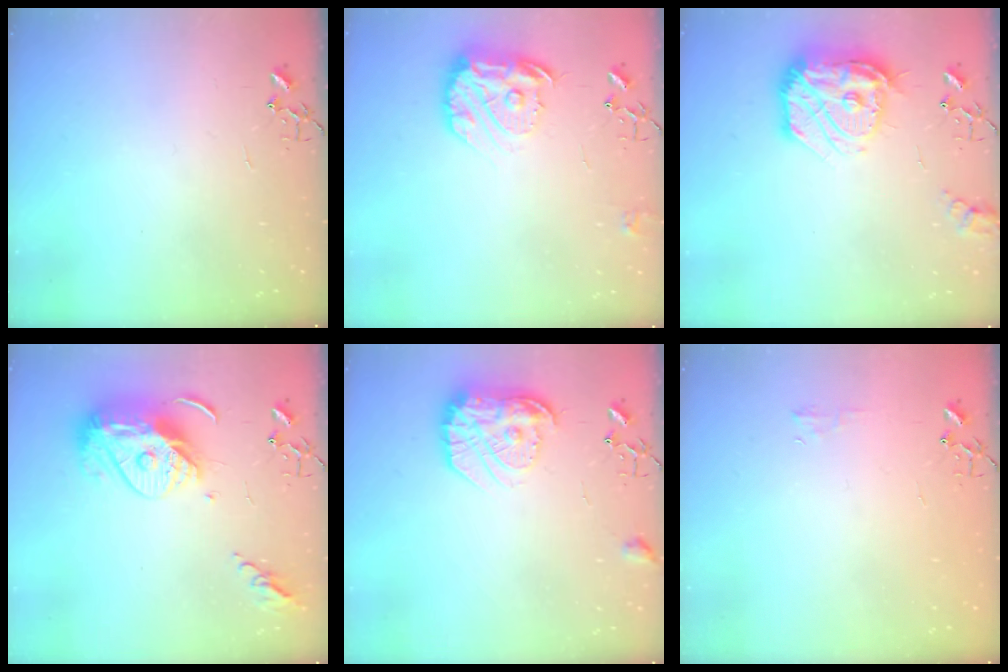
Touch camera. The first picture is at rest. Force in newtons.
{"total": 14.8, "press": 14.8, "slide": 1.3}
{"total": 19.7, "press": 19.6, "slide": 1.8}
{"total": 15.1, "press": 15.0, "slide": 1.4}
{"total": 16.2, "press": 16.2, "slide": 1.2}
{"total": 4.0, "press": 3.9, "slide": 0.5}